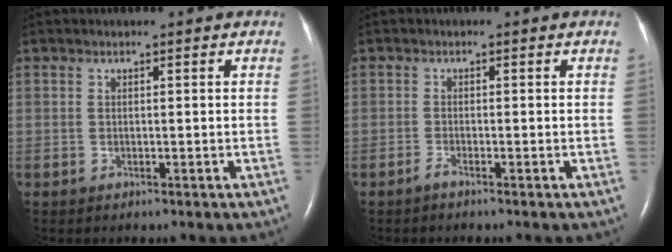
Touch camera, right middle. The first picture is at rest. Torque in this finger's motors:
{"motor_torque": [-0.24, -0.65, 0.07, 0.01]}